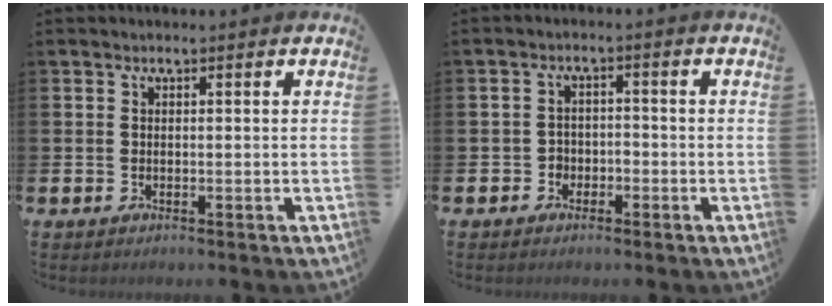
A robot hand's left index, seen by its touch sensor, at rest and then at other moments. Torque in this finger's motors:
{"motor_torque": [0.03, 0.13, 0.01, 0.00]}